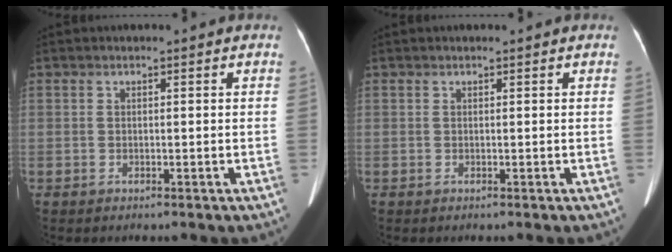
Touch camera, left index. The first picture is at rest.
{"total": 0.0}